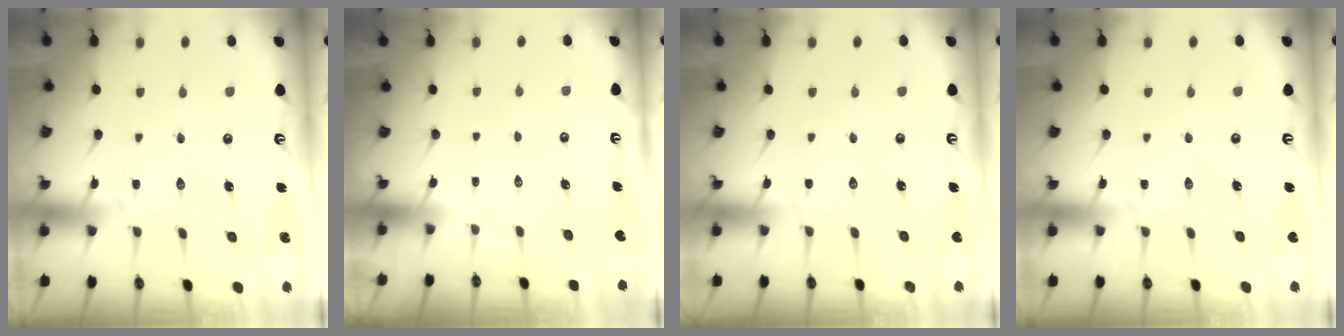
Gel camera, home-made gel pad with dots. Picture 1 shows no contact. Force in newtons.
{"total": 1.5, "press": 1.5, "slide": 0.1}
{"total": 0.0}
{"total": 0.0}